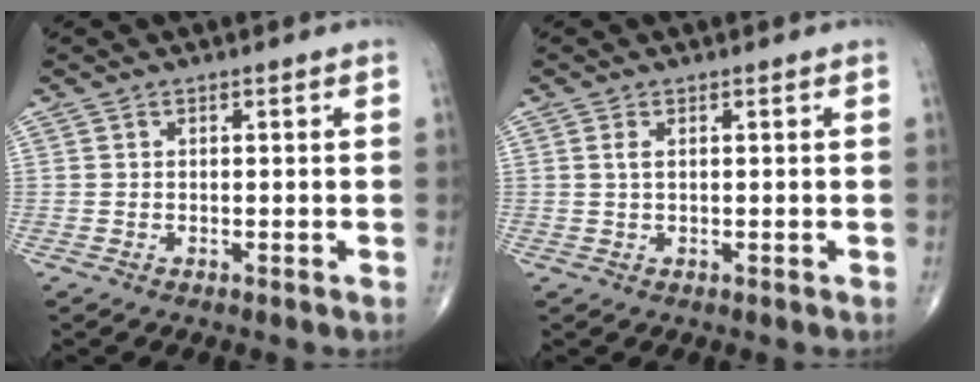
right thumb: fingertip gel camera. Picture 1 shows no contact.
{"total": 1.1, "force": [0.4, 0.4, 1.0], "torque": [-0.024, 0.004, 0.010]}